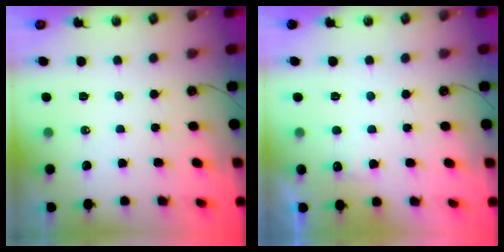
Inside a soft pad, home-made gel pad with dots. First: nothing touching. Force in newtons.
{"total": 5.2, "press": 5.0, "slide": 1.3}